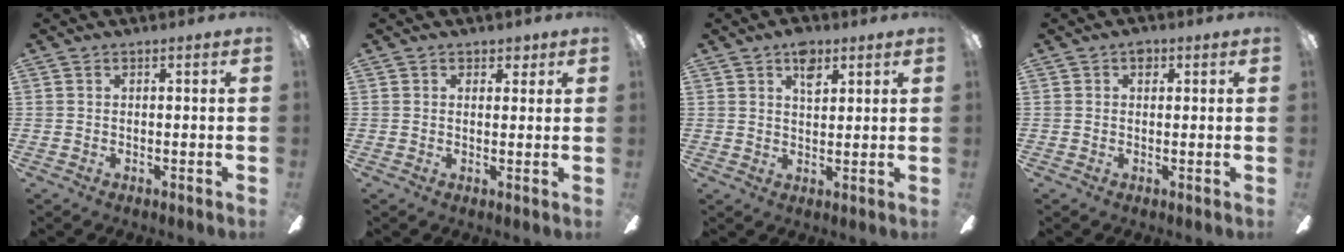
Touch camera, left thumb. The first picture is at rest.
{"total": 2.4, "force": [1.7, 1.7, 0.7], "torque": [0.001, -0.001, 0.028]}
{"total": 5.7, "force": [3.5, 3.1, 3.3], "torque": [-0.041, -0.009, 0.058]}
{"total": 1.8, "force": [0.9, 1.2, 1.0], "torque": [-0.005, -0.003, 0.013]}